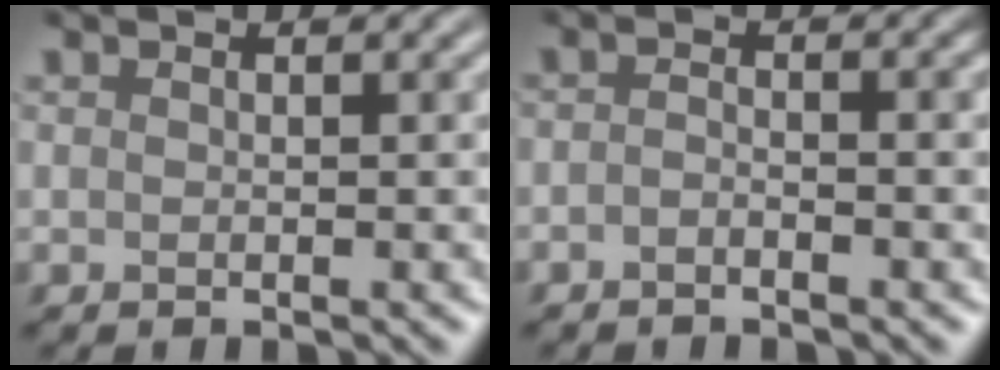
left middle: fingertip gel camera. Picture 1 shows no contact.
{"total": 1.3, "force": [-1.2, -0.4, 0.1], "torque": [-0.020, -0.004, -0.009]}